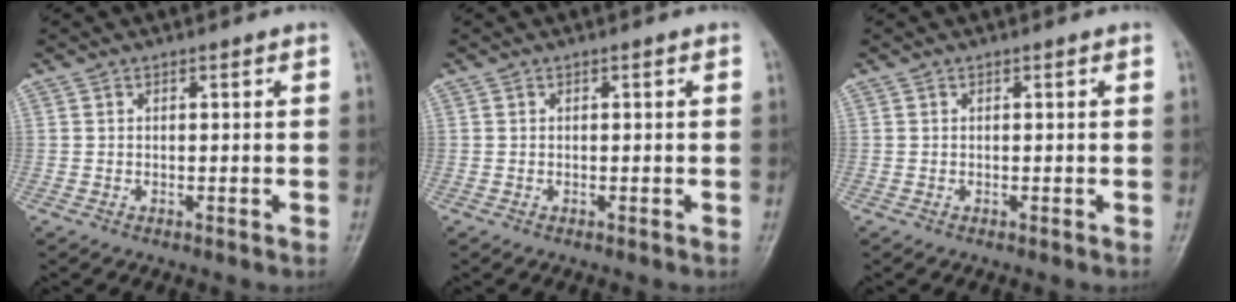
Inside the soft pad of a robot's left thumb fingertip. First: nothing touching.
{"total": 0.0}
{"total": 0.0}